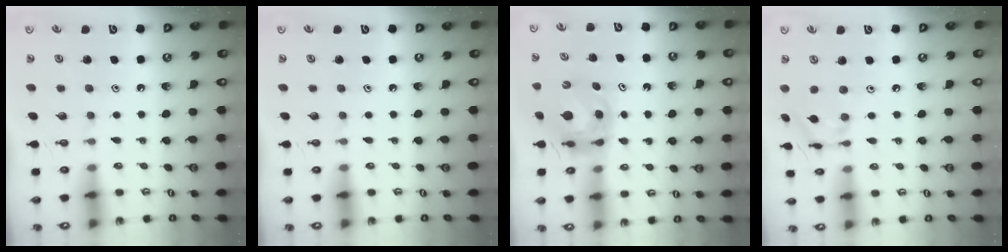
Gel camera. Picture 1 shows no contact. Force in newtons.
{"total": 0.0}
{"total": 6.7, "press": 6.7, "slide": 0.7}
{"total": 8.5, "press": 8.5, "slide": 0.6}